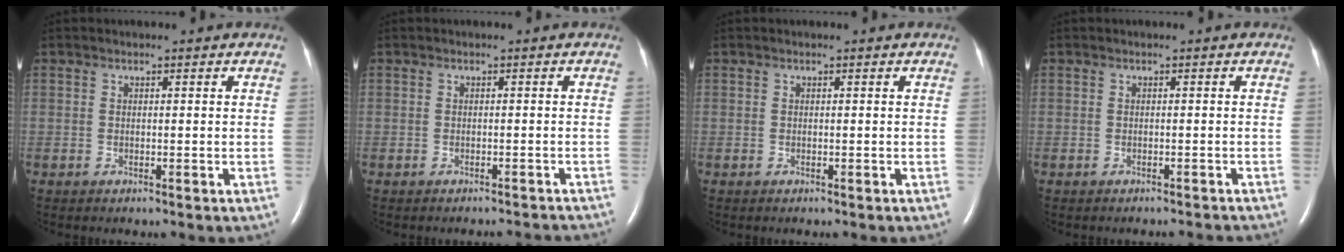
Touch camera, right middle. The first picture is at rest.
{"total": 4.2, "force": [-4.0, 0.8, 0.6], "torque": [-0.008, -0.006, -0.039]}
{"total": 0.0}
{"total": 3.3, "force": [-3.2, 0.6, 0.7], "torque": [-0.011, -0.010, -0.033]}